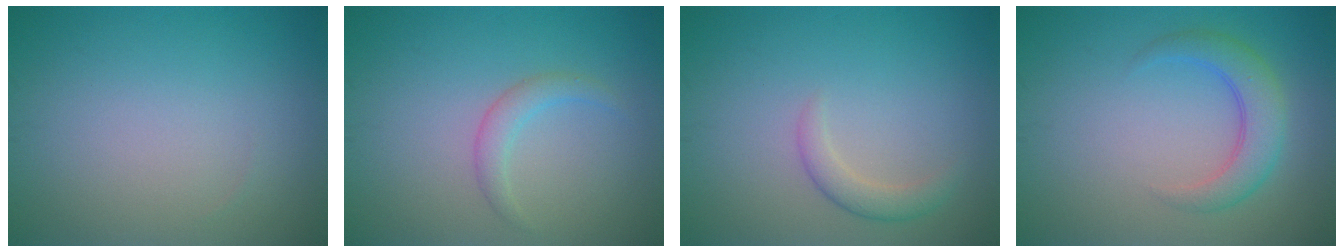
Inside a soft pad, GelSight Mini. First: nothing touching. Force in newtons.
{"total": 1.7, "press": 1.7, "slide": 0.1}
{"total": 1.8, "press": 1.8, "slide": 0.1}
{"total": 3.6, "press": 3.6, "slide": 0.1}